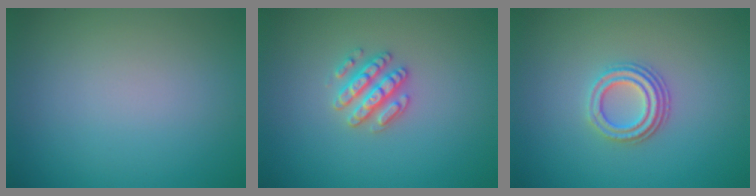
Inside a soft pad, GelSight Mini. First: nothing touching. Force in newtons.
{"total": 2.8, "press": 2.7, "slide": 0.6}
{"total": 3.0, "press": 2.5, "slide": 1.7}